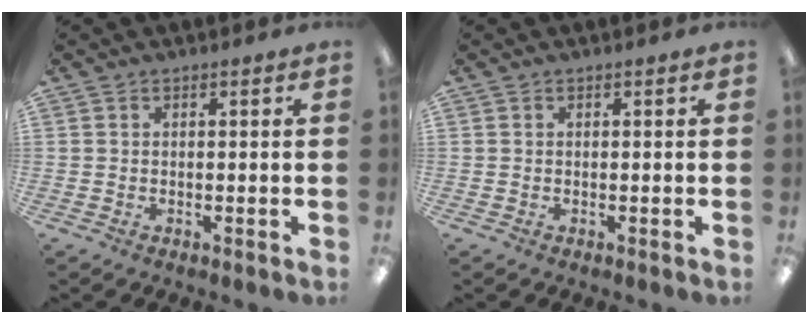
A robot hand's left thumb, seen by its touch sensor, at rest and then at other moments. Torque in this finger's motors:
{"motor_torque": [-0.09, 0.09, -0.24, 0.24, 0.00]}